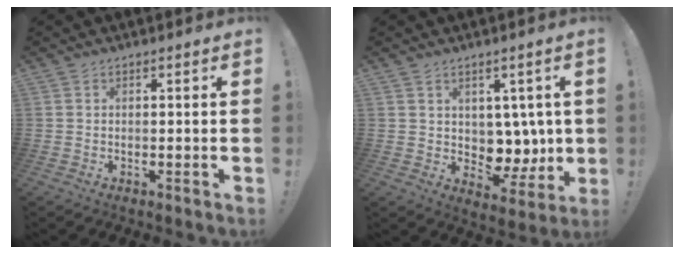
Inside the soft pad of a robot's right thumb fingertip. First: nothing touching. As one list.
[{"total": 8.4, "force": [4.1, 6.6, 3.0], "torque": [-0.034, -0.044, 0.089]}]